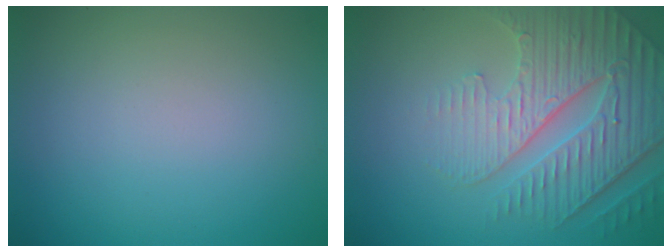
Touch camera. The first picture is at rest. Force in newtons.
{"total": 6.1, "press": 4.9, "slide": 3.5}